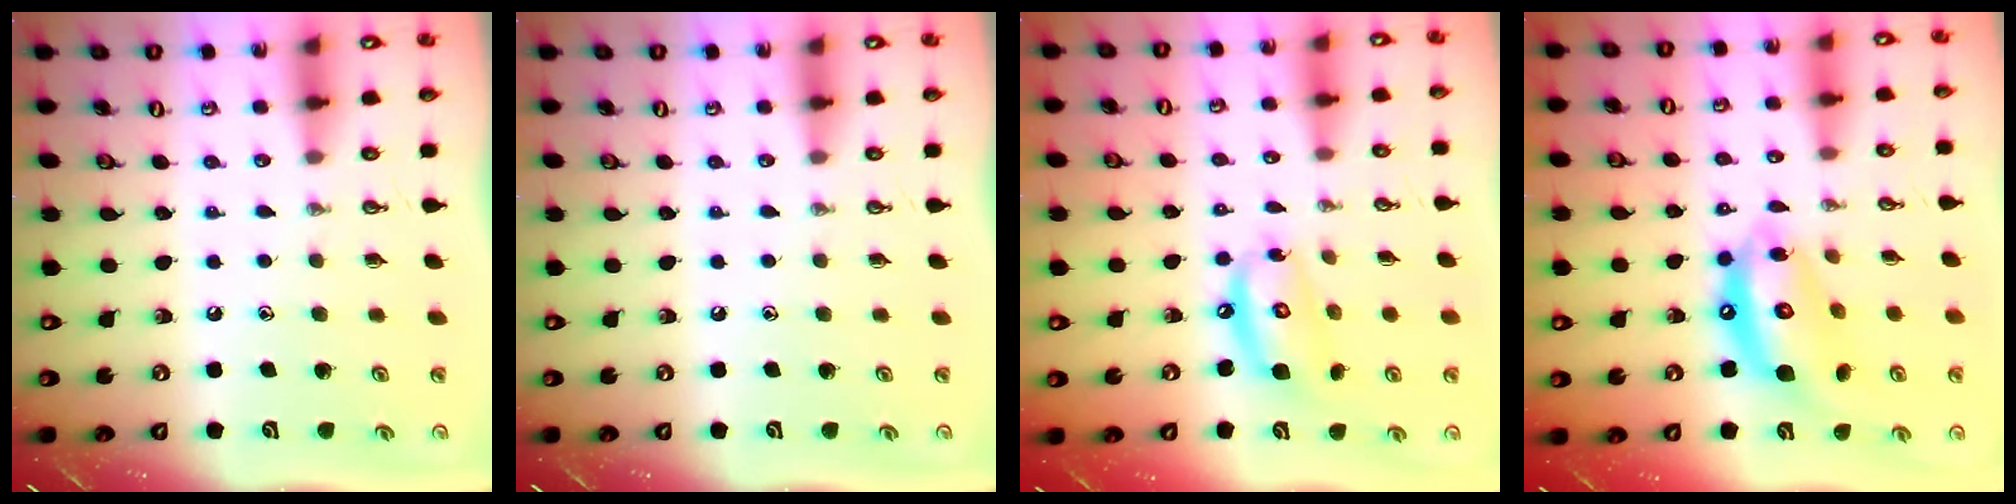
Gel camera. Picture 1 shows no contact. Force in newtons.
{"total": 0.0}
{"total": 11.7, "press": 11.6, "slide": 1.1}
{"total": 13.5, "press": 13.4, "slide": 0.9}